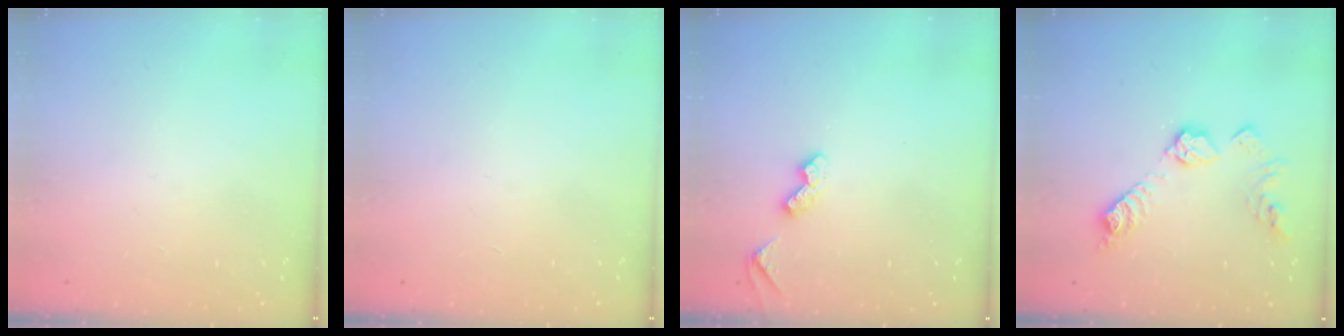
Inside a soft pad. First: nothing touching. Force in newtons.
{"total": 0.0}
{"total": 5.4, "press": 5.3, "slide": 0.7}
{"total": 12.9, "press": 12.9, "slide": 0.7}